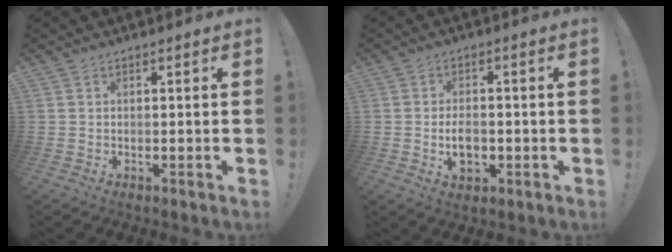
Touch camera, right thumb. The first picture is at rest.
{"total": 5.7, "force": [-1.3, 3.8, 4.0], "torque": [-0.051, 0.004, -0.023]}